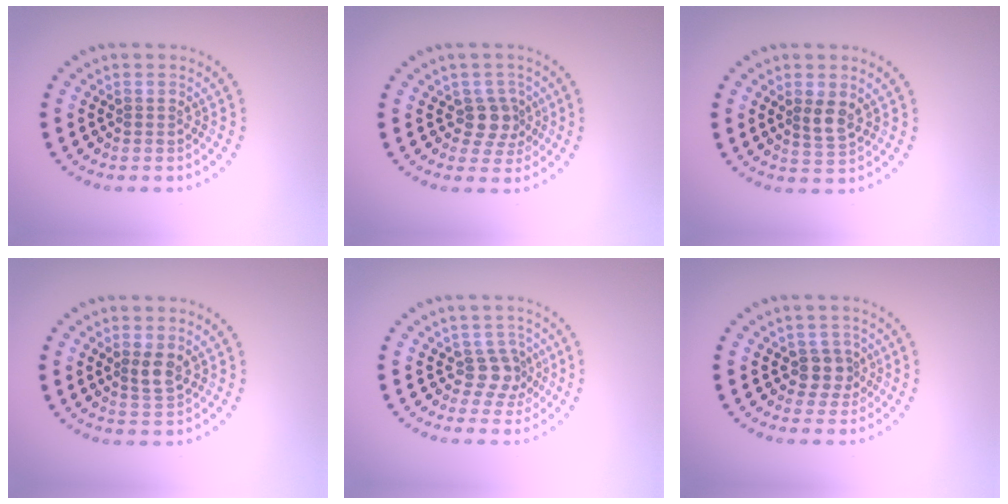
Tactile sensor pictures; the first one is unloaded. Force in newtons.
{"total": 2.5, "press": 2.0, "slide": 1.6}
{"total": 2.0, "press": 1.8, "slide": 0.9}
{"total": 2.0, "press": 1.8, "slide": 0.9}
{"total": 2.4, "press": 1.9, "slide": 1.6}
{"total": 2.2, "press": 1.8, "slide": 1.3}